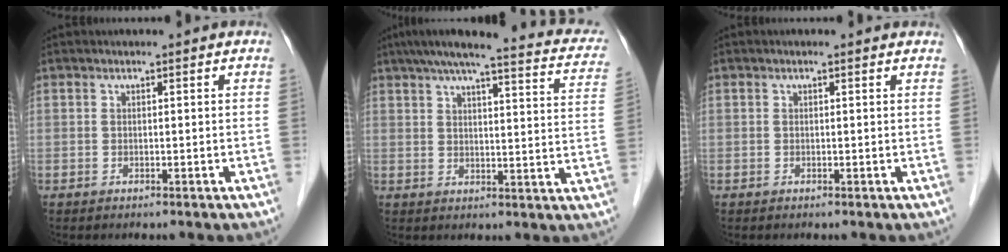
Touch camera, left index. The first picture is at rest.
{"total": 22.3, "force": [18.1, 3.6, 12.6], "torque": [-0.176, 0.020, 0.209]}
{"total": 0.7, "force": [0.6, 0.2, 0.2], "torque": [-0.008, 0.005, 0.006]}